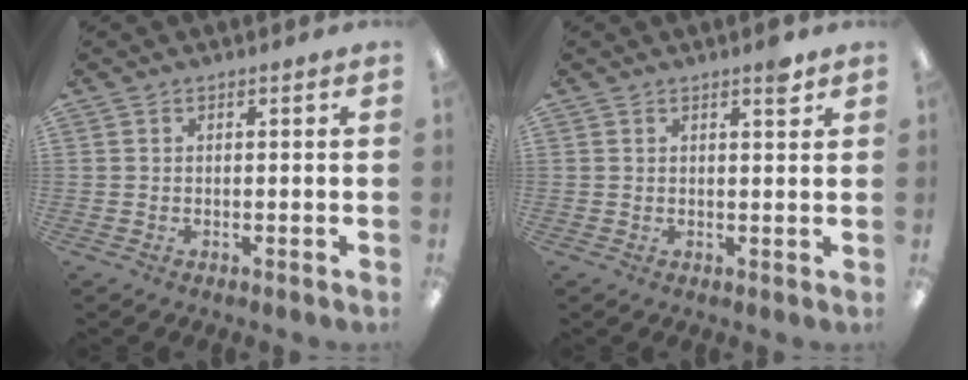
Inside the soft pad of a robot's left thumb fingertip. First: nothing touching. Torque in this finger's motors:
{"motor_torque": [0.11, -0.21, 0.39, -0.19, 0.00]}